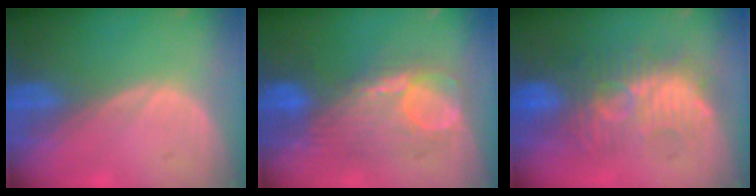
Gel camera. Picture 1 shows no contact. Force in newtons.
{"total": 8.3, "press": 8.3, "slide": 0.2}
{"total": 9.5, "press": 9.2, "slide": 2.1}